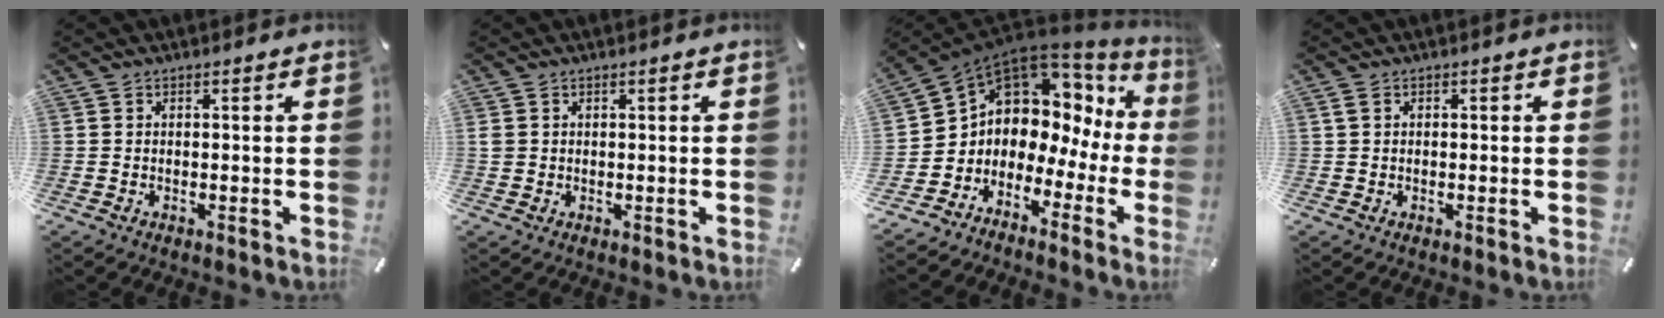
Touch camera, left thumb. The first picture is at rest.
{"total": 1.0, "force": [0.4, 0.9, 0.3], "torque": [-0.006, 0.002, 0.007]}
{"total": 6.6, "force": [2.7, 5.9, 1.1], "torque": [-0.043, -0.053, 0.050]}
{"total": 1.5, "force": [0.2, 1.1, 1.0], "torque": [-0.020, 0.005, 0.003]}